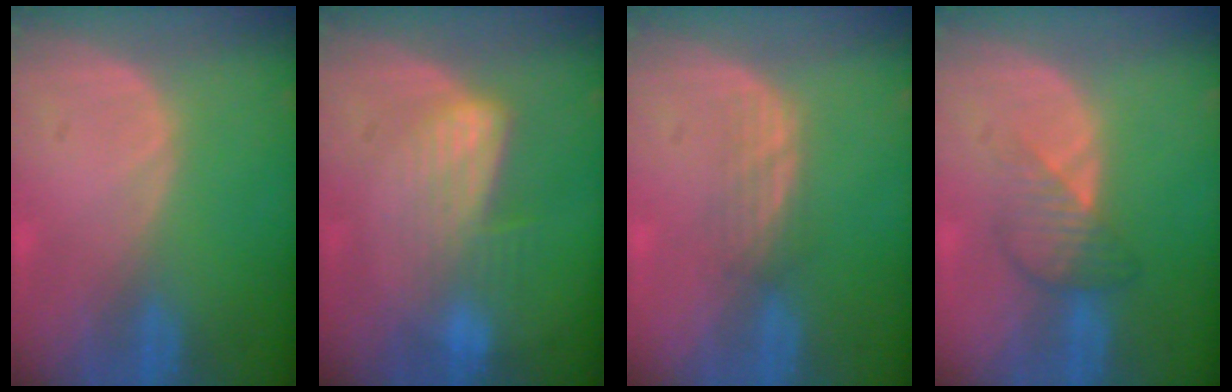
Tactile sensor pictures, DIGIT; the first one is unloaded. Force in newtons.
{"total": 7.0, "press": 6.1, "slide": 3.5}
{"total": 2.4, "press": 2.4, "slide": 0.5}
{"total": 3.8, "press": 3.8, "slide": 0.0}